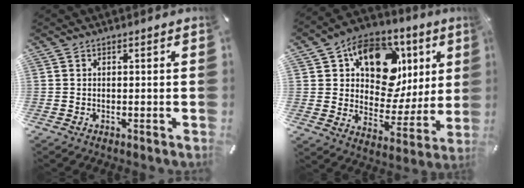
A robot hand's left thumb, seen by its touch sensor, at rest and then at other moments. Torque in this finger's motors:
{"motor_torque": [2.50, 2.51, 1.53, -1.24, 0.20]}